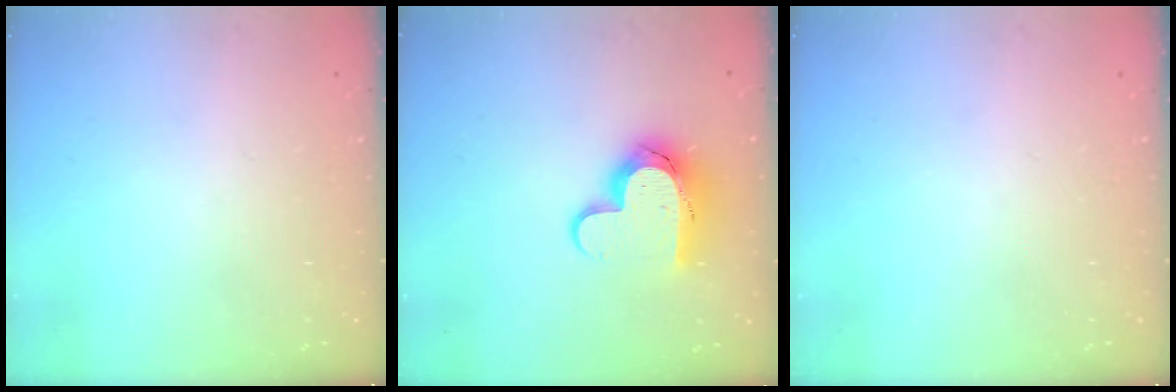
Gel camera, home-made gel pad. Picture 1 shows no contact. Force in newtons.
{"total": 14.0, "press": 13.9, "slide": 1.4}
{"total": 0.0}